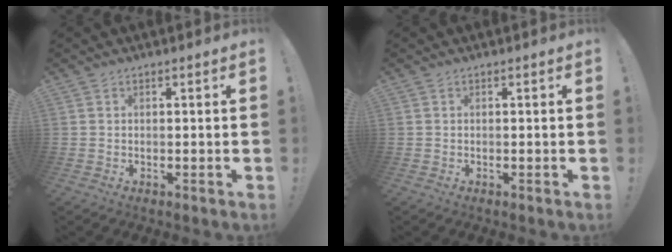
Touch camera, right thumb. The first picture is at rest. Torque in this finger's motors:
{"motor_torque": [0.18, 0.02, 0.19, -0.09, 0.01]}